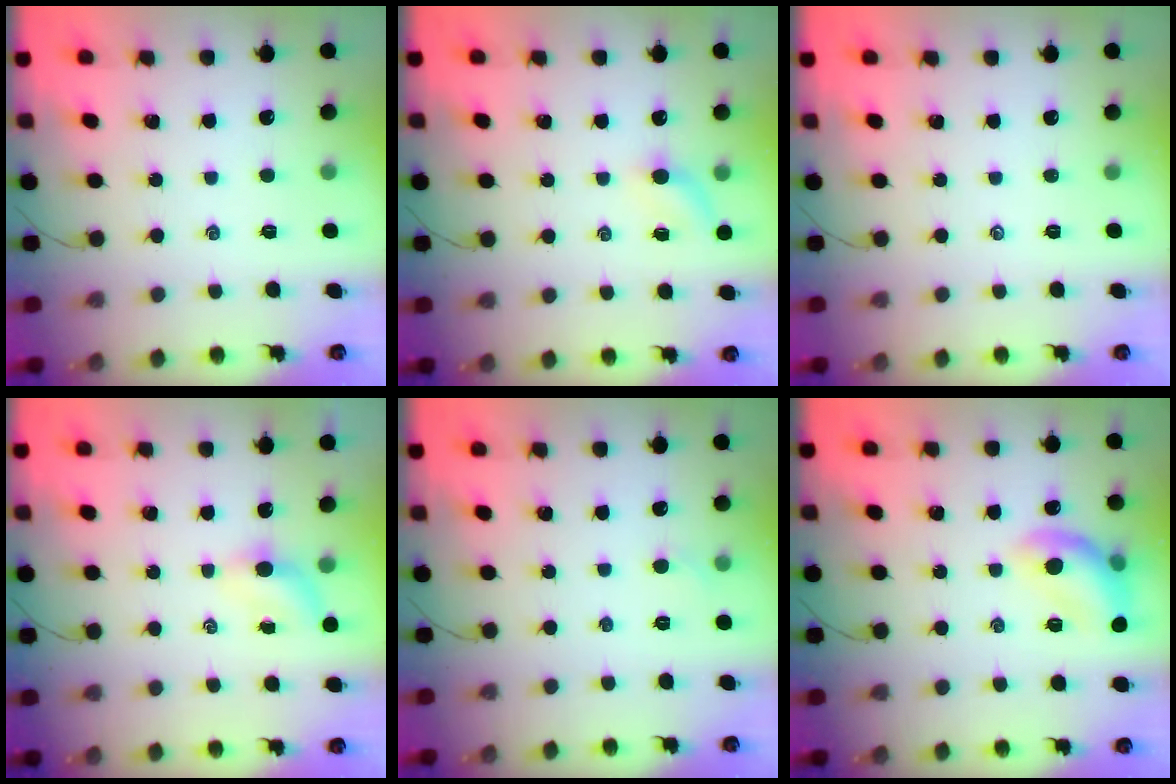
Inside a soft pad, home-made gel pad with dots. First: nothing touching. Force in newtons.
{"total": 5.3, "press": 5.2, "slide": 1.1}
{"total": 0.0}
{"total": 3.6, "press": 3.4, "slide": 1.3}
{"total": 2.7, "press": 2.5, "slide": 0.9}
{"total": 13.0, "press": 12.9, "slide": 1.0}